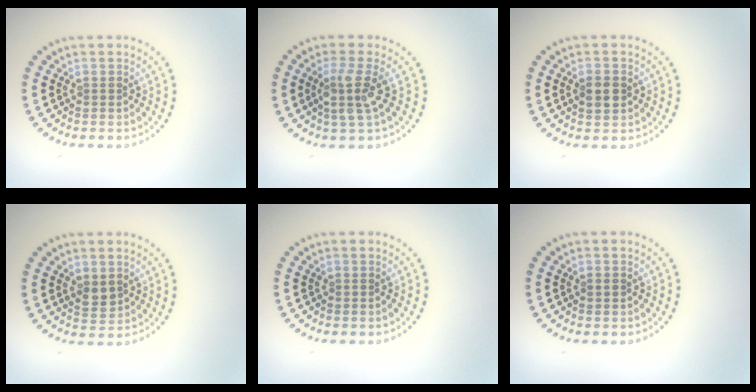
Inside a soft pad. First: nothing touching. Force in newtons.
{"total": 3.0, "press": 2.4, "slide": 1.8}
{"total": 2.6, "press": 2.6, "slide": 0.1}
{"total": 1.8, "press": 1.7, "slide": 0.4}
{"total": 0.0}
{"total": 0.8, "press": 0.8, "slide": 0.1}